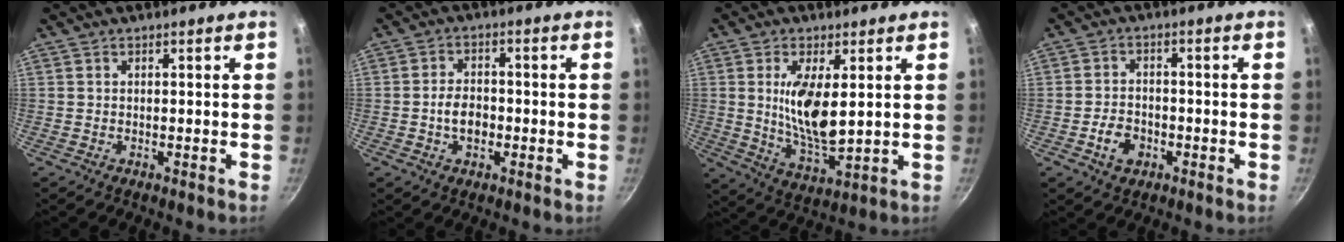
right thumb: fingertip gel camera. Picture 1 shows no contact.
{"total": 4.9, "force": [-1.3, 3.3, 3.3], "torque": [-0.043, 0.016, -0.025]}
{"total": 11.2, "force": [2.3, 4.4, 10.1], "torque": [-0.185, -0.028, 0.050]}
{"total": 4.9, "force": [-2.1, 3.5, 2.8], "torque": [-0.041, 0.017, -0.039]}